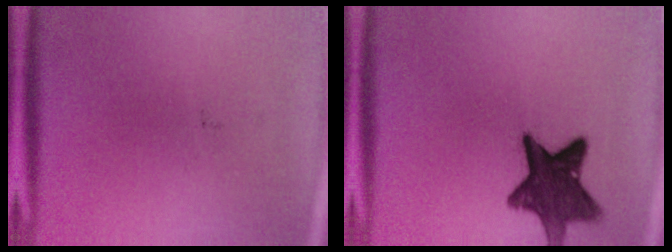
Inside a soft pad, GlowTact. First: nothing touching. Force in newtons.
{"total": 11.8}